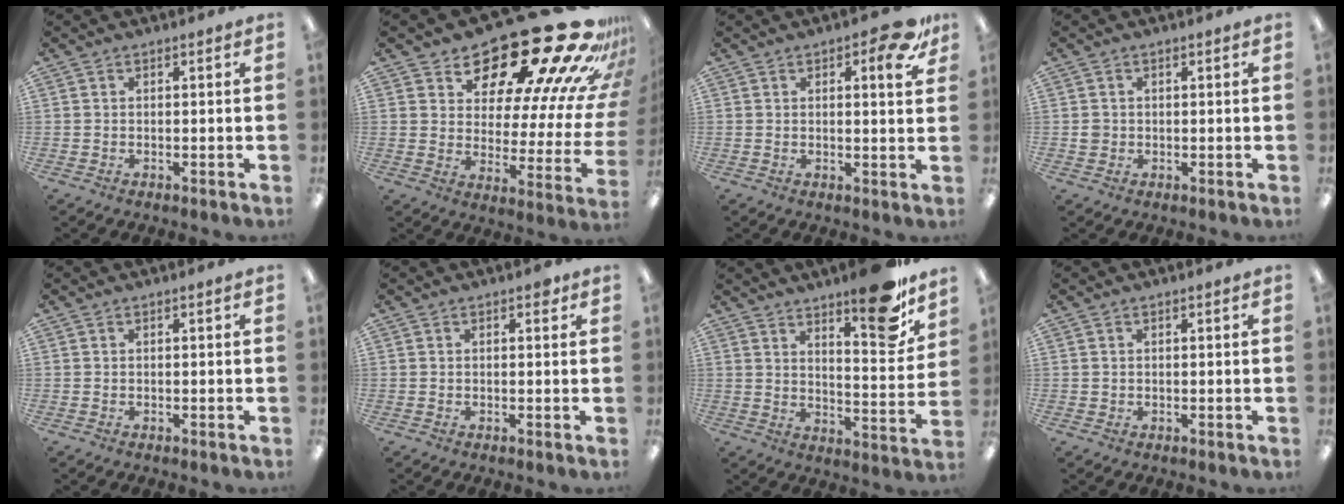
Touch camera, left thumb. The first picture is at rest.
{"total": 28.7, "force": [20.6, 9.8, 17.4], "torque": [-0.211, -0.169, 0.350]}
{"total": 7.1, "force": [4.0, 2.7, 5.1], "torque": [-0.061, -0.015, 0.061]}
{"total": 1.8, "force": [0.0, 1.8, 0.5], "torque": [-0.011, 0.004, -0.001]}
{"total": 0.0}
{"total": 1.5, "force": [0.8, 0.8, 1.0], "torque": [-0.005, -0.003, 0.011]}
{"total": 14.9, "force": [11.1, 4.2, 9.0], "torque": [-0.101, -0.086, 0.178]}
{"total": 0.6, "force": [0.3, 0.5, 0.0], "torque": [0.000, 0.004, 0.004]}